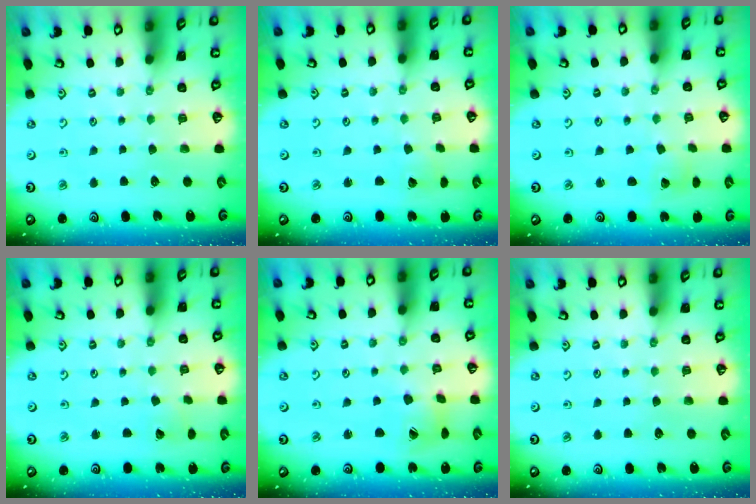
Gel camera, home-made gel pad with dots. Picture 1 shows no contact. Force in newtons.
{"total": 1.7, "press": 1.7, "slide": 0.1}
{"total": 2.6, "press": 2.6, "slide": 0.2}
{"total": 2.7, "press": 2.7, "slide": 0.2}
{"total": 6.4, "press": 6.4, "slide": 0.6}
{"total": 0.0}